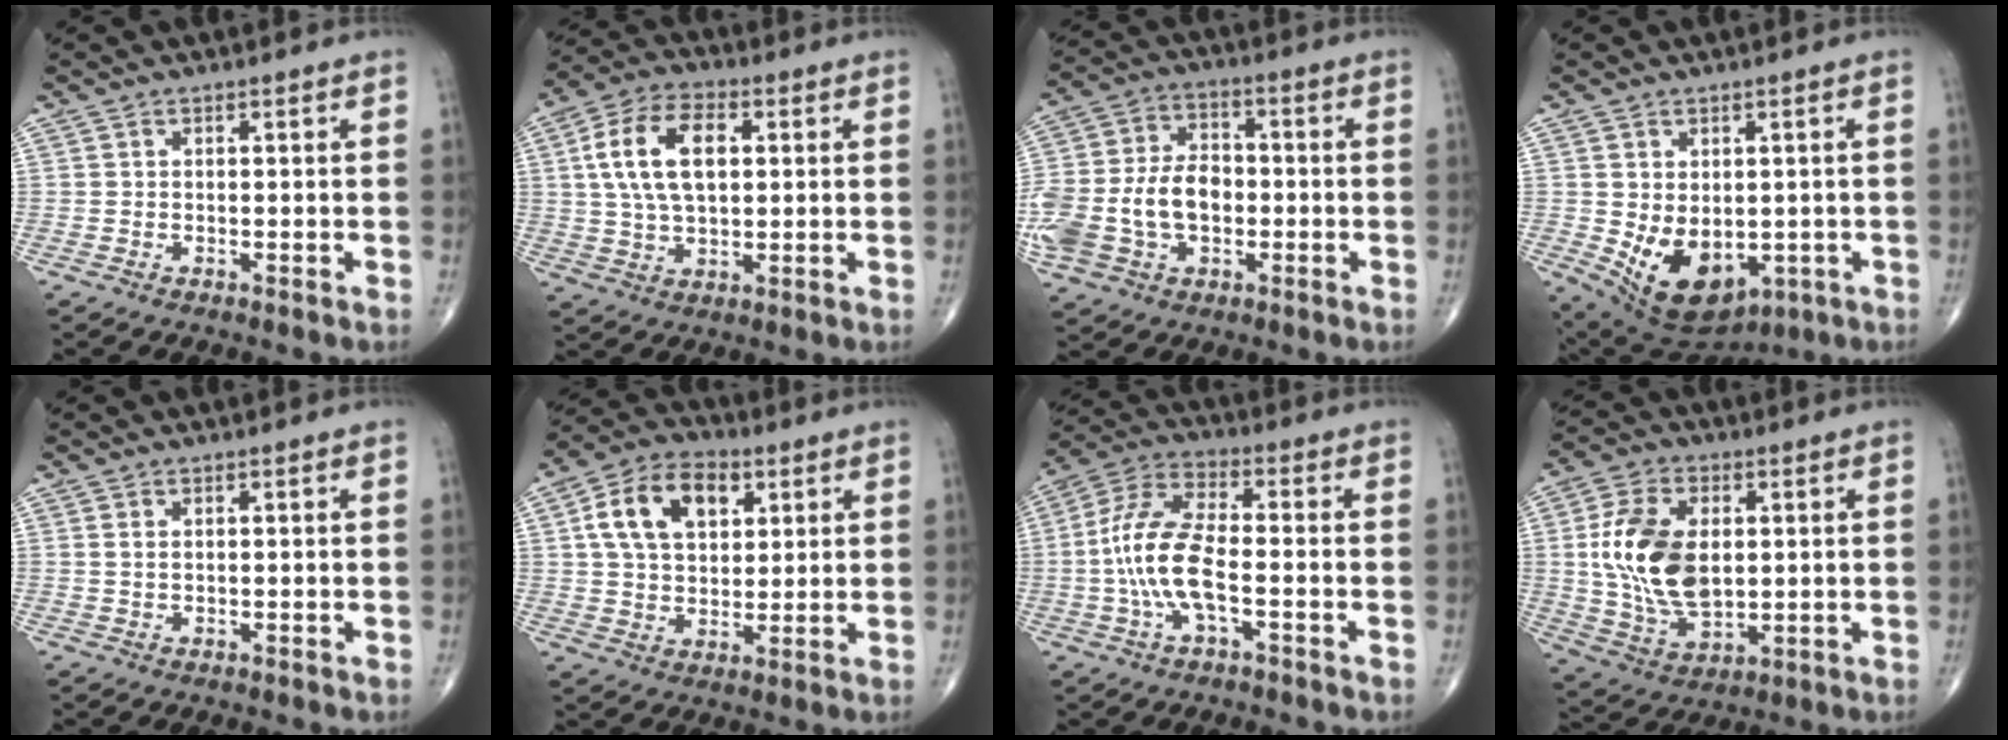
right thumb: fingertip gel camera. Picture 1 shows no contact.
{"total": 13.4, "force": [2.7, 7.6, 10.7], "torque": [-0.192, 0.010, 0.046]}
{"total": 18.3, "force": [-2.9, 12.8, 12.8], "torque": [-0.280, 0.023, -0.044]}
{"total": 12.5, "force": [-2.2, 8.3, 9.1], "torque": [-0.129, -0.012, -0.004]}
{"total": 1.1, "force": [0.4, 0.6, 0.8], "torque": [-0.017, 0.000, 0.011]}
{"total": 14.2, "force": [4.2, 9.4, 9.9], "torque": [-0.151, 0.010, 0.069]}
{"total": 12.3, "force": [-2.3, 4.7, 11.1], "torque": [-0.244, 0.033, -0.048]}
{"total": 16.2, "force": [1.8, 9.8, 12.8], "torque": [-0.232, -0.011, 0.039]}